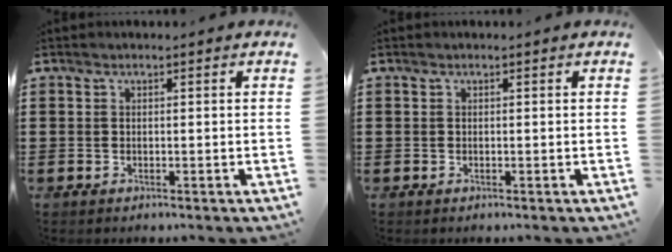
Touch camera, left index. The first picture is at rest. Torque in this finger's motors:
{"motor_torque": [0.00, 0.00, 0.00, 0.00]}